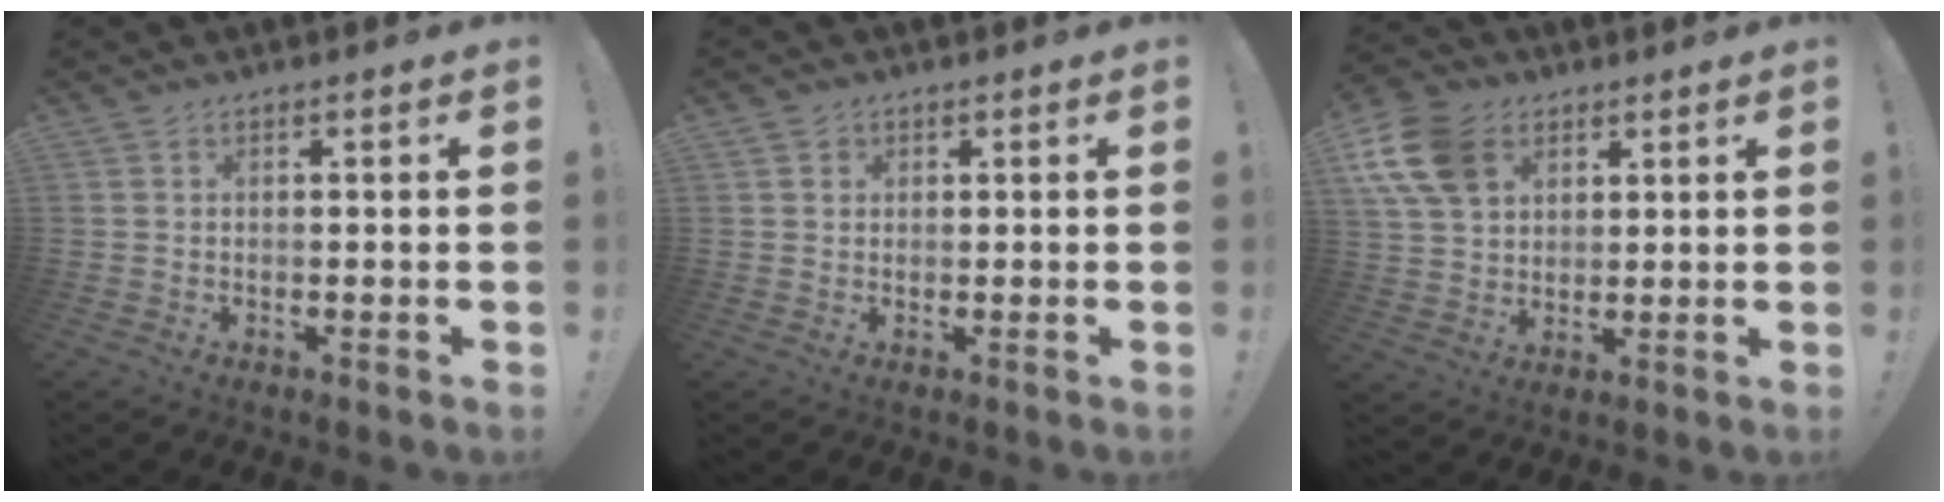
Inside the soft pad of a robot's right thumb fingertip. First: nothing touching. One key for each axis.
{"total": 1.9, "fx": 1.1, "fy": 1.5, "fz": 0.2, "tx": 0.002, "ty": -0.002, "tz": 0.019}
{"total": 14.3, "fx": 6.3, "fy": 10.4, "fz": 7.7, "tx": -0.142, "ty": -0.019, "tz": 0.125}